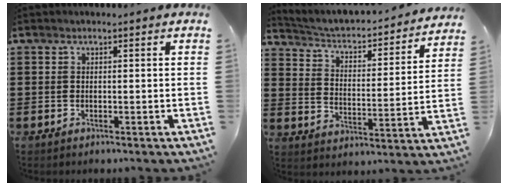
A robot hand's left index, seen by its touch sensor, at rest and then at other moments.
{"total": 2.3, "force": [2.1, 0.5, 0.8], "torque": [-0.034, -0.029, 0.022]}